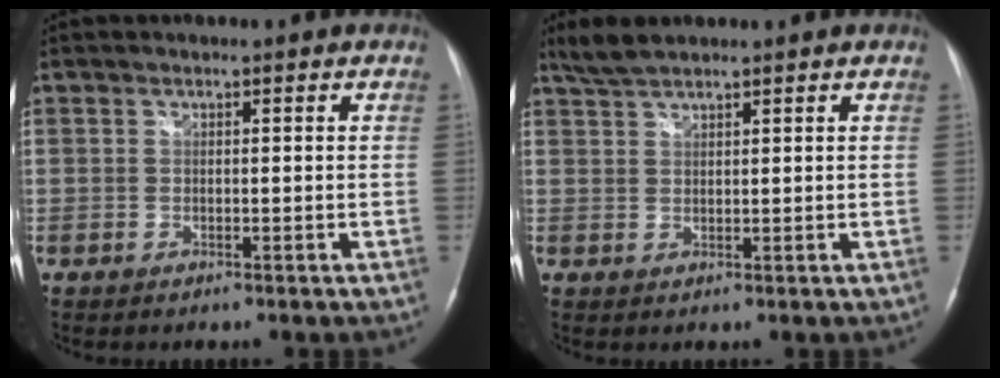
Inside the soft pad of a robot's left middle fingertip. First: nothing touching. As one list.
[{"total": 3.4, "force": [3.0, 0.5, 1.5], "torque": [-0.039, 0.013, 0.064]}]